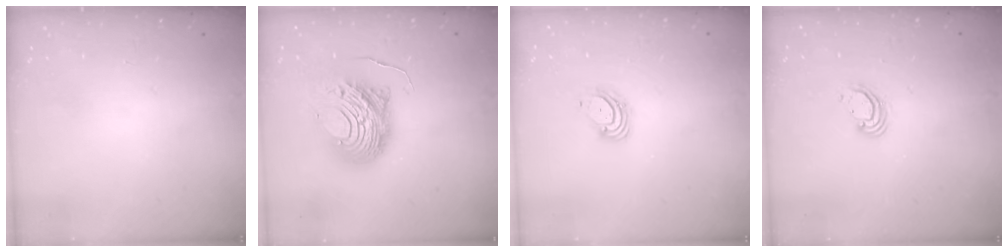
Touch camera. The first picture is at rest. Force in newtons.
{"total": 14.1, "press": 14.0, "slide": 1.3}
{"total": 3.4, "press": 3.4, "slide": 0.3}
{"total": 3.8, "press": 3.8, "slide": 0.1}